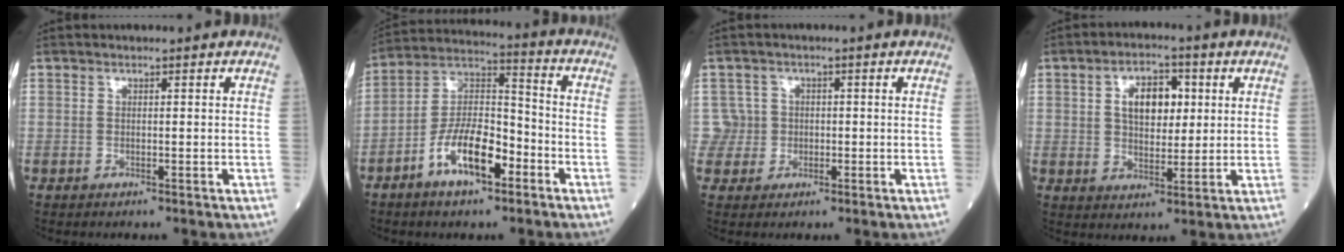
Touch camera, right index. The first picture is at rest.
{"total": 11.5, "force": [-5.7, 4.2, 9.1], "torque": [-0.178, 0.011, -0.106]}
{"total": 3.1, "force": [-0.1, 3.0, -0.7], "torque": [0.033, 0.010, -0.006]}
{"total": 7.4, "force": [2.0, 4.1, 5.9], "torque": [-0.101, 0.013, 0.036]}